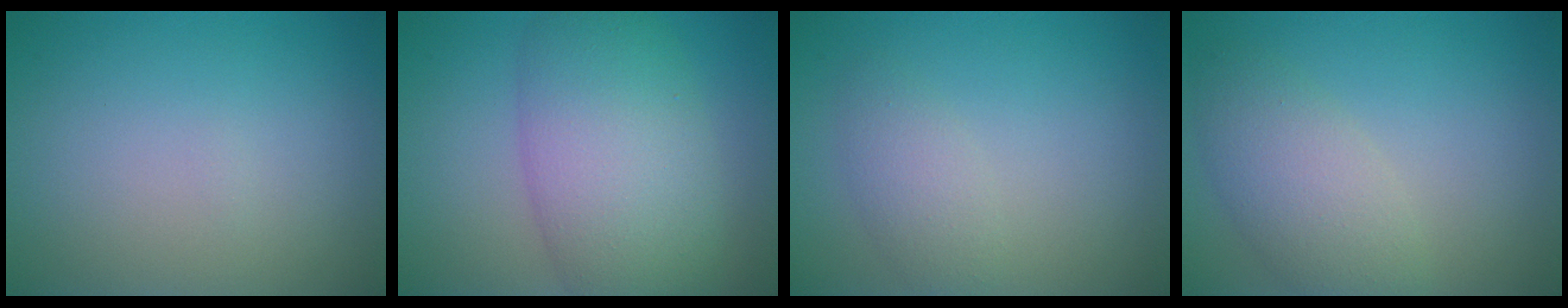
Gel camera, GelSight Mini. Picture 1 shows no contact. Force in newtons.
{"total": 8.6, "press": 8.6, "slide": 0.2}
{"total": 2.2, "press": 2.2, "slide": 0.1}
{"total": 4.1, "press": 4.1, "slide": 0.3}